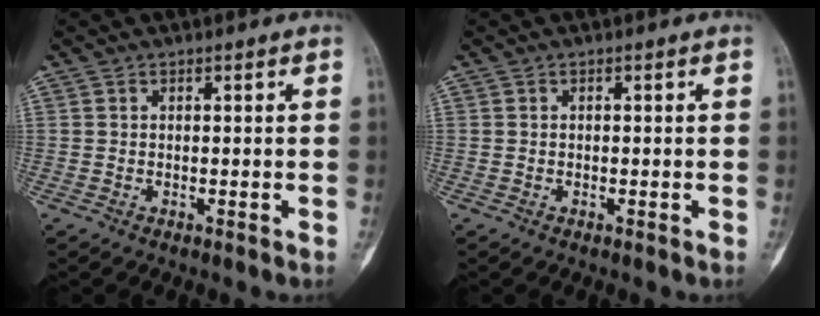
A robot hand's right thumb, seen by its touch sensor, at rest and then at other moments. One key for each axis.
{"total": 0.0}